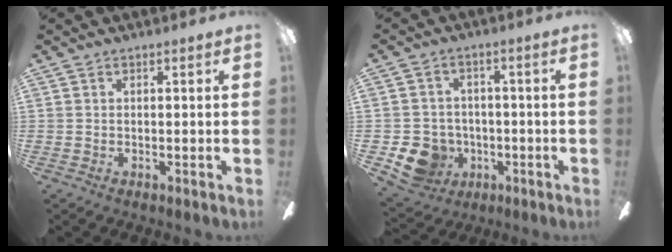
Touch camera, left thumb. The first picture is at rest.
{"total": 9.7, "force": [-3.9, 8.2, 3.3], "torque": [-0.085, 0.025, -0.066]}